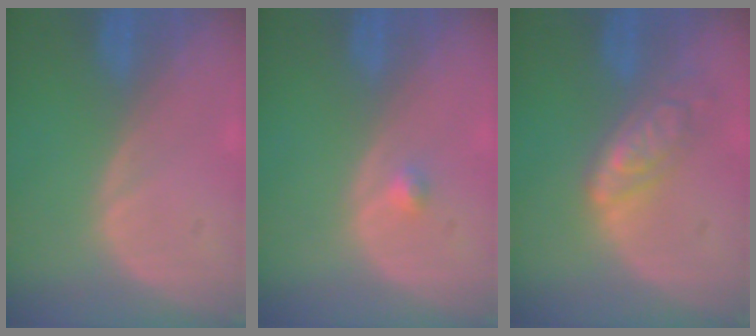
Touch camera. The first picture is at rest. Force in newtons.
{"total": 1.2, "press": 1.1, "slide": 0.6}
{"total": 6.4, "press": 5.6, "slide": 3.1}